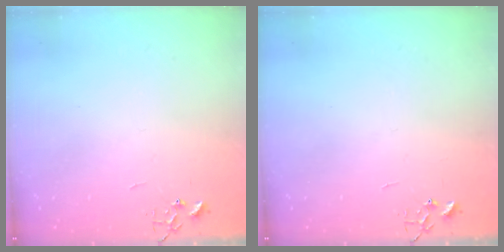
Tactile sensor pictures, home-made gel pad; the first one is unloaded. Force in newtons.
{"total": 0.0}